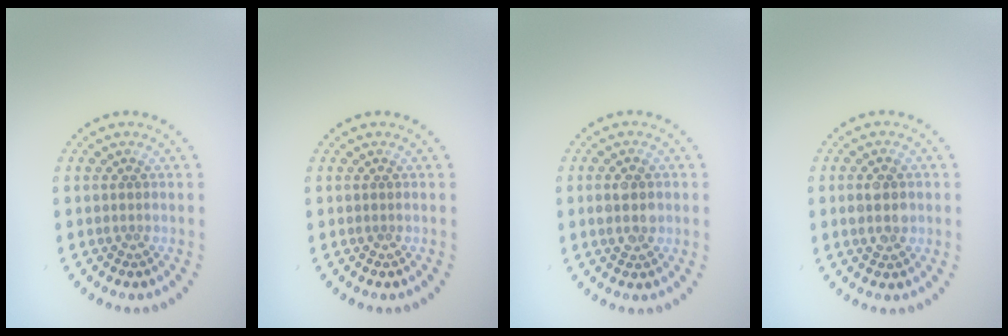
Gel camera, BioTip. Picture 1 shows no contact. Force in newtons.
{"total": 0.0}
{"total": 2.7, "press": 2.7, "slide": 0.2}
{"total": 2.8, "press": 2.8, "slide": 0.1}